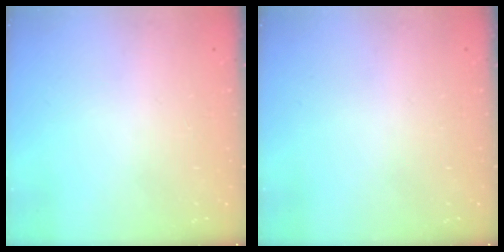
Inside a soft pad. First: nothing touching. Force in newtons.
{"total": 0.0}